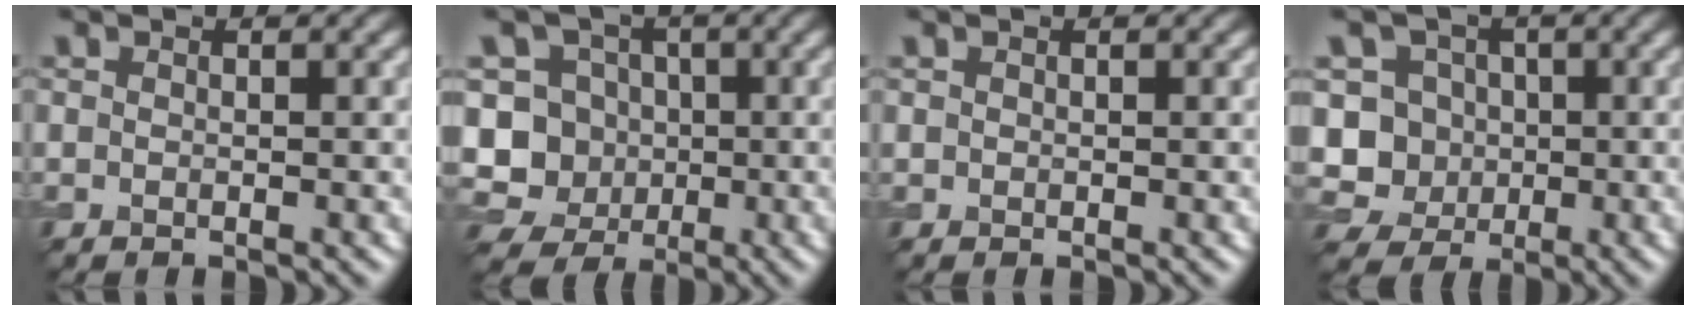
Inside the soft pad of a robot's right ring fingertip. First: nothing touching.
{"total": 9.4, "force": [-1.1, 8.9, 2.7], "torque": [-0.062, 0.020, -0.048]}
{"total": 0.0}
{"total": 6.4, "force": [-0.2, 6.0, 2.1], "torque": [-0.036, 0.026, -0.027]}